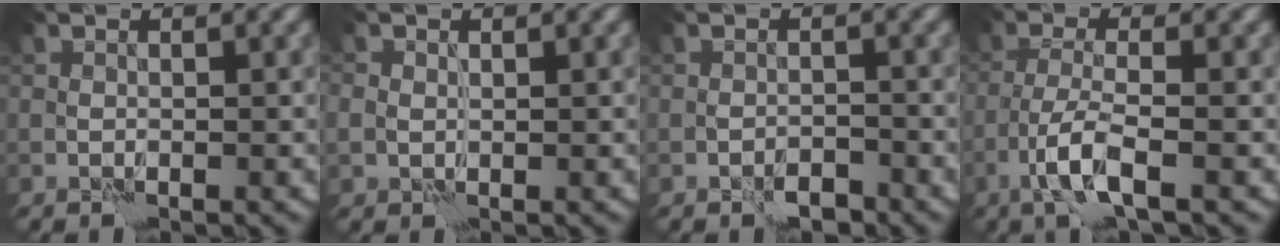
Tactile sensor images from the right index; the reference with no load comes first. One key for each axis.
{"total": 1.3, "fx": 0.5, "fy": 1.0, "fz": 0.7, "tx": -0.009, "ty": -0.002, "tz": 0.010}
{"total": 1.7, "fx": -1.4, "fy": 0.6, "fz": 0.7, "tx": -0.004, "ty": 0.003, "tz": -0.023}
{"total": 3.7, "fx": -1.8, "fy": 0.5, "fz": 3.1, "tx": -0.064, "ty": 0.000, "tz": -0.041}